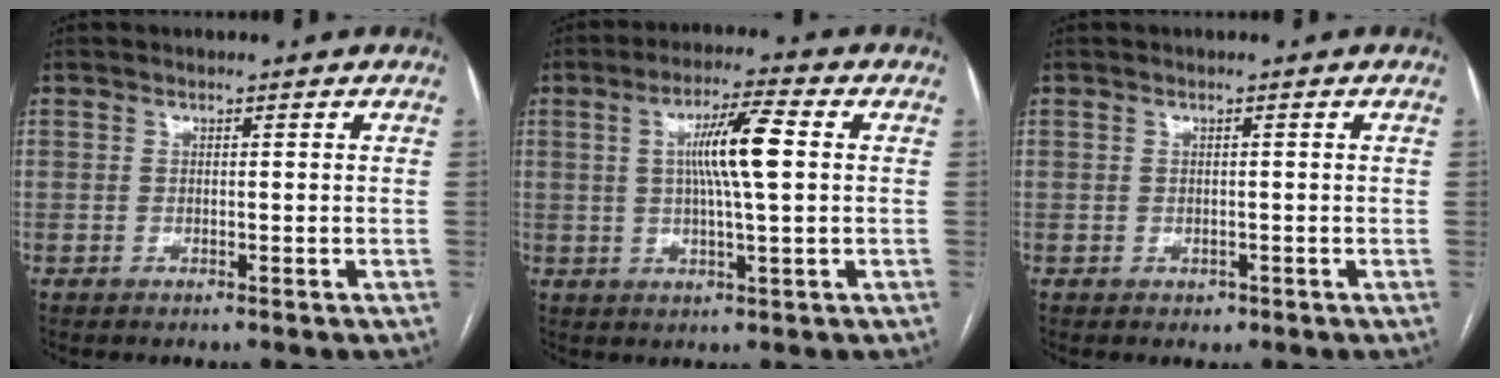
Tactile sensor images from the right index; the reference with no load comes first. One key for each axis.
{"total": 8.8, "fx": 1.3, "fy": 0.4, "fz": 8.6, "tx": -0.157, "ty": 0.006, "tz": 0.021}
{"total": 1.0, "fx": -0.4, "fy": 0.8, "fz": 0.4, "tx": -0.004, "ty": 0.002, "tz": -0.002}